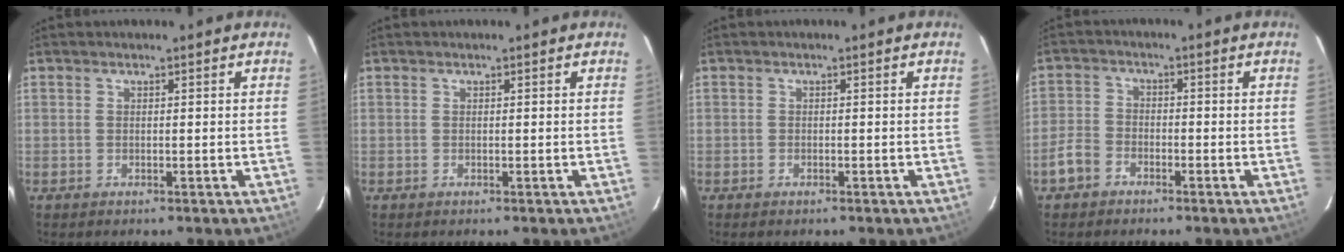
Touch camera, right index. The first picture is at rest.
{"total": 0.0}
{"total": 0.7, "force": [-0.6, 0.4, 0.2], "torque": [-0.004, -0.002, -0.013]}
{"total": 4.6, "force": [-2.9, 3.2, 1.5], "torque": [-0.038, 0.010, -0.056]}